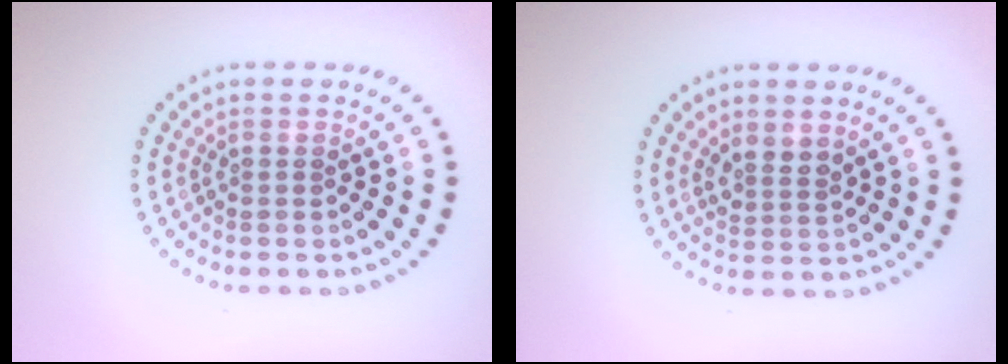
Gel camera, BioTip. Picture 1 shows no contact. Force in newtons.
{"total": 1.8, "press": 1.5, "slide": 1.0}